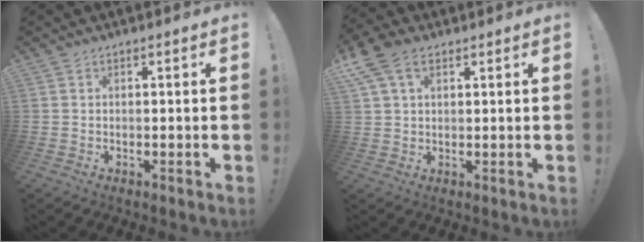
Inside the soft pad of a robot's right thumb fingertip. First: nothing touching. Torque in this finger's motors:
{"motor_torque": [0.59, 0.73, 0.18, 0.09, 0.33]}